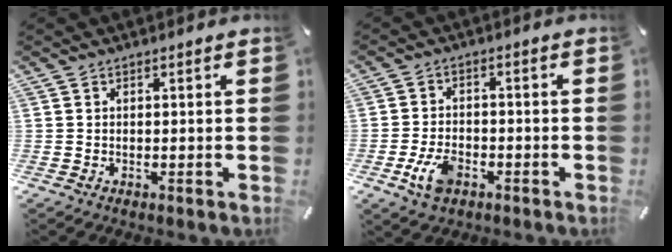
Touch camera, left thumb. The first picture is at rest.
{"total": 6.5, "force": [-2.9, 4.0, 4.2], "torque": [-0.097, 0.009, -0.056]}